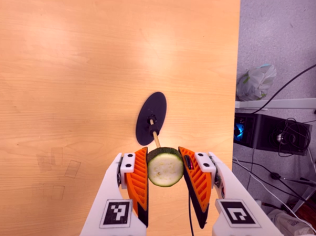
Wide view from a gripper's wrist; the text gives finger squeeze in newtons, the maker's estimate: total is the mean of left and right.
{"total": 11.4, "left": 9.8, "right": 12.9}